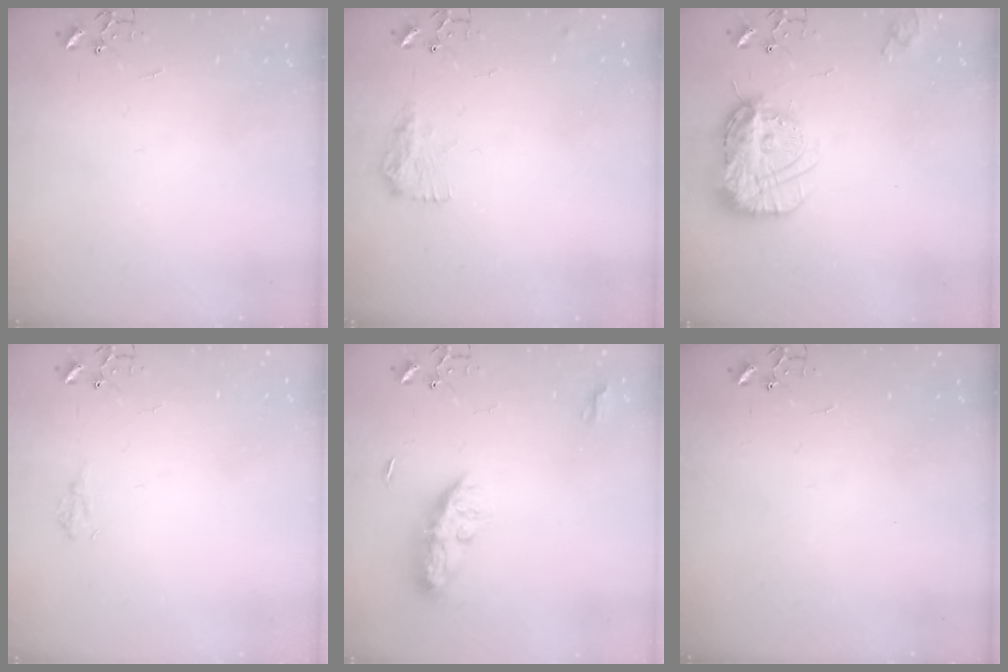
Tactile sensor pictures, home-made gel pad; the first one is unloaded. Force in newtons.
{"total": 10.2, "press": 10.2, "slide": 0.3}
{"total": 16.7, "press": 16.6, "slide": 1.7}
{"total": 5.9, "press": 5.9, "slide": 0.6}
{"total": 10.1, "press": 10.1, "slide": 0.6}
{"total": 0.0}